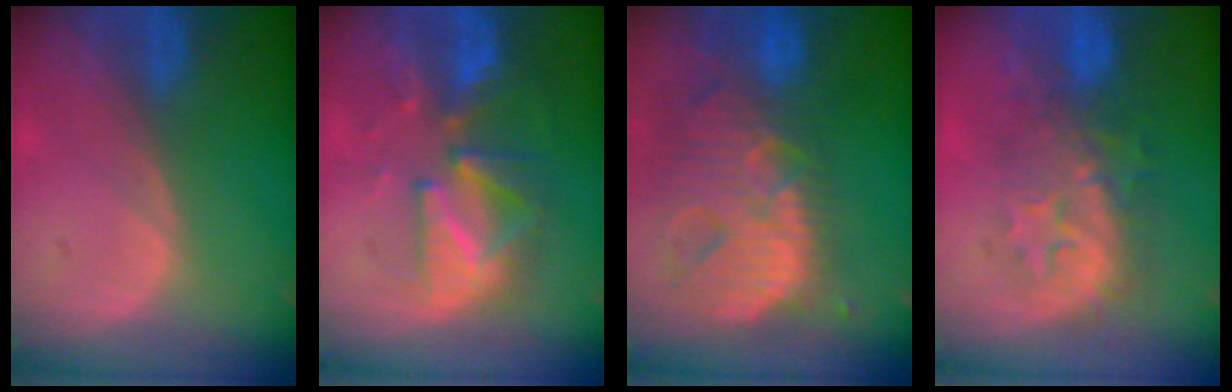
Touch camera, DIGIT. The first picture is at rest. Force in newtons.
{"total": 9.8, "press": 8.6, "slide": 4.7}
{"total": 13.9, "press": 11.7, "slide": 7.4}
{"total": 8.5, "press": 8.4, "slide": 1.4}